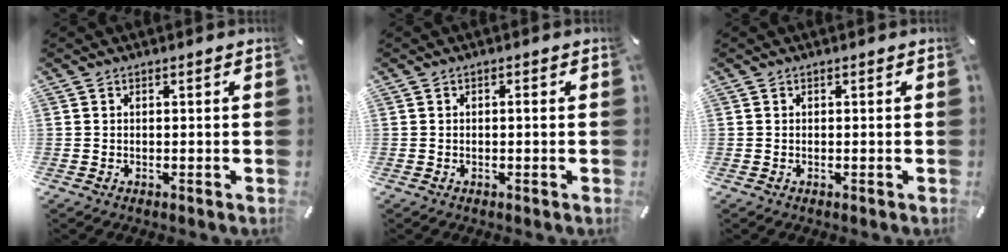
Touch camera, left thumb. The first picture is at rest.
{"total": 0.6, "force": [-0.1, 0.3, 0.6], "torque": [-0.012, 0.000, -0.002]}
{"total": 0.0}